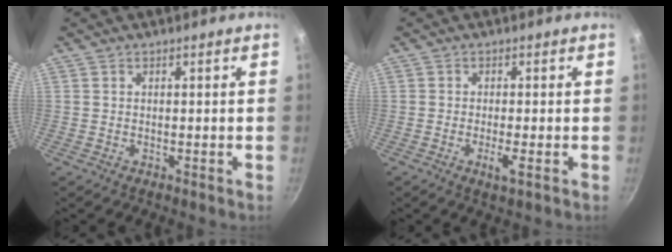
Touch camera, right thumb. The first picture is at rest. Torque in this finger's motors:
{"motor_torque": [0.36, 0.63, 0.73, -0.29, 0.16]}